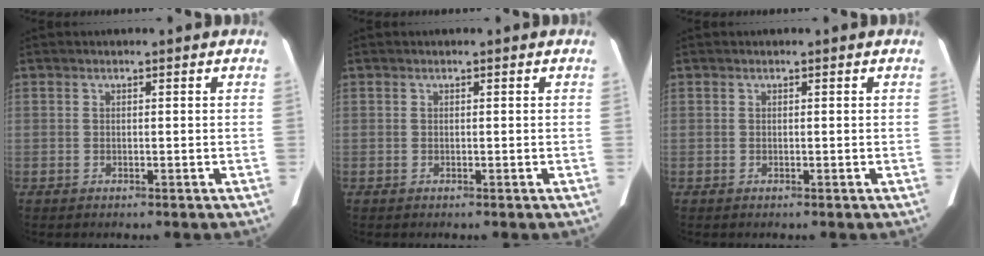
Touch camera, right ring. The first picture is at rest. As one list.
[{"total": 0.0}, {"total": 0.0}]